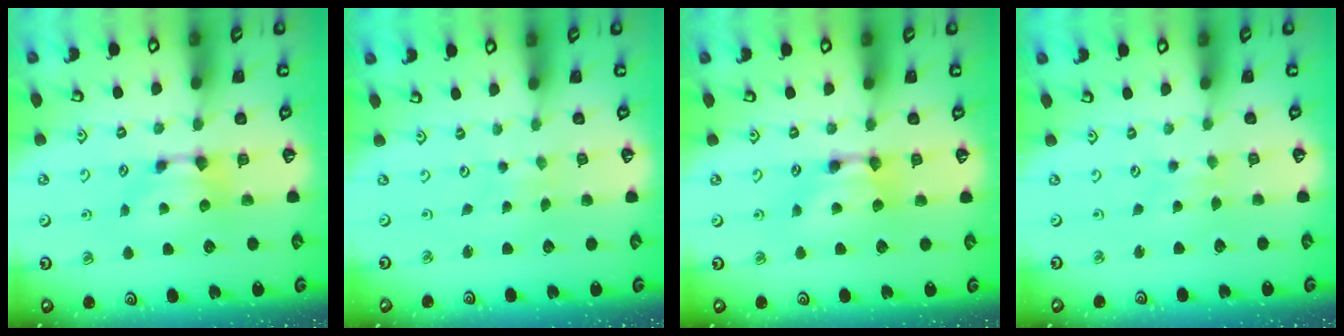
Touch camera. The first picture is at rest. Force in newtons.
{"total": 4.7, "press": 4.7, "slide": 0.3}
{"total": 2.0, "press": 2.0, "slide": 0.1}
{"total": 2.8, "press": 2.8, "slide": 0.2}